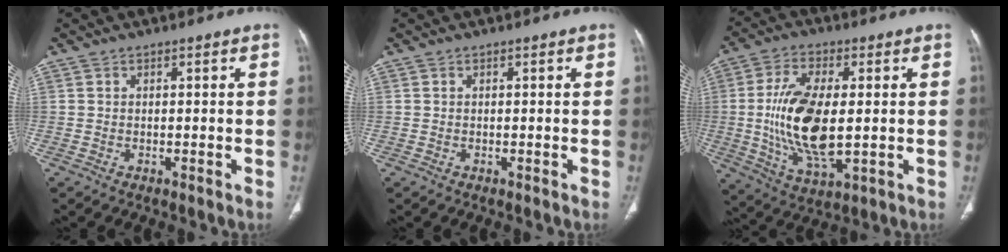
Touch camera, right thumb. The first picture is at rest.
{"total": 0.0}
{"total": 16.0, "force": [-0.1, 7.2, 14.3], "torque": [-0.281, -0.014, 0.004]}